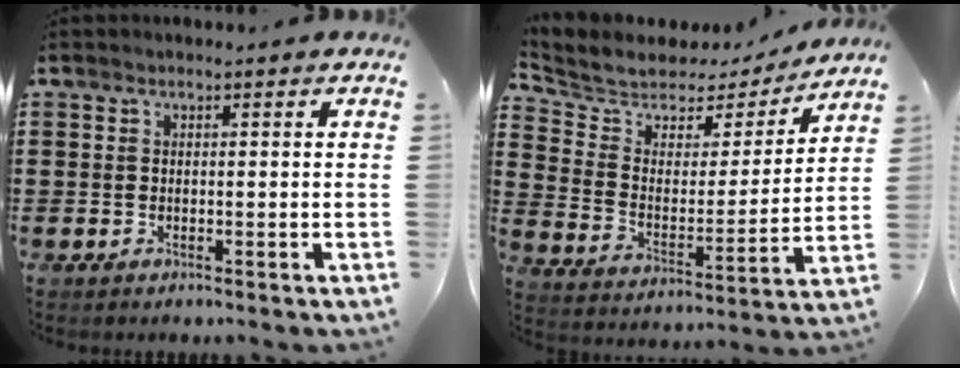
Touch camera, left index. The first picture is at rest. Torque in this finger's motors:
{"motor_torque": [2.14, 0.00, 0.27, 0.02]}